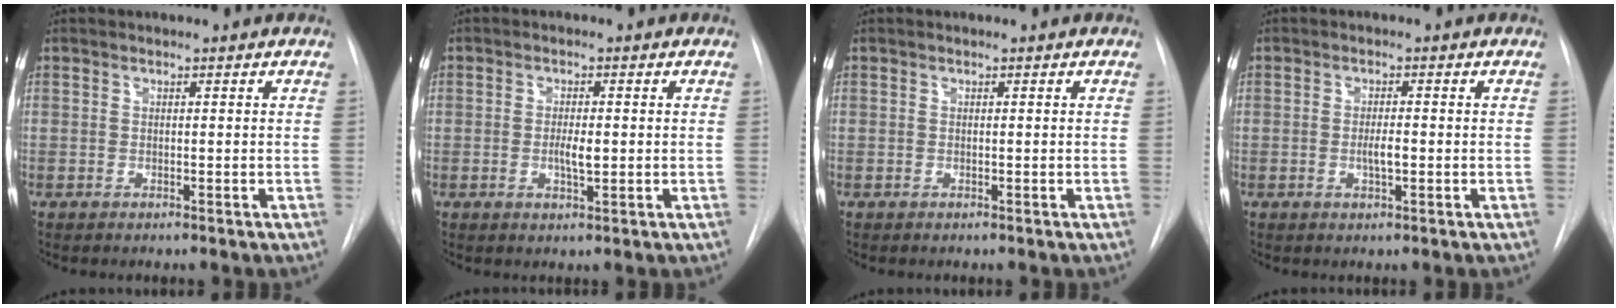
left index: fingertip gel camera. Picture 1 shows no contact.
{"total": 2.8, "force": [-0.4, 0.7, 2.6], "torque": [-0.048, -0.003, -0.006]}
{"total": 0.0}
{"total": 2.2, "force": [-0.6, 0.5, 2.1], "torque": [-0.039, -0.001, -0.010]}